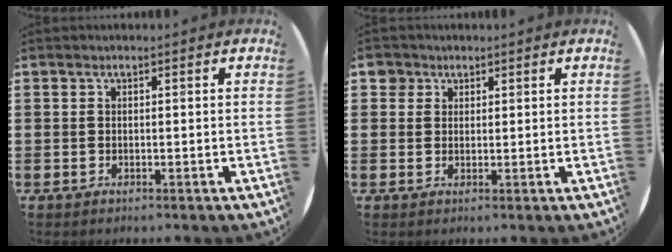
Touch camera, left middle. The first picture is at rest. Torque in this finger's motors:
{"motor_torque": [0.02, 0.00, -0.02, 0.00]}